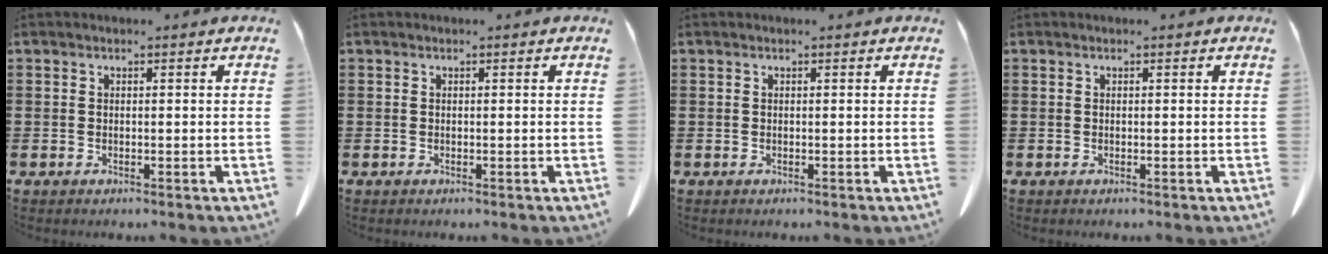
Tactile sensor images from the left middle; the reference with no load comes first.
{"total": 0.0}
{"total": 0.0}
{"total": 0.0}